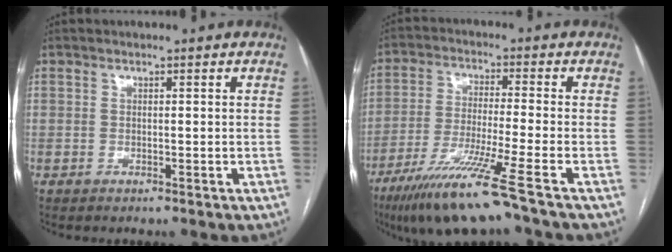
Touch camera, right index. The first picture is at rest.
{"total": 12.2, "force": [-8.2, -1.7, 8.8], "torque": [-0.168, -0.038, -0.148]}